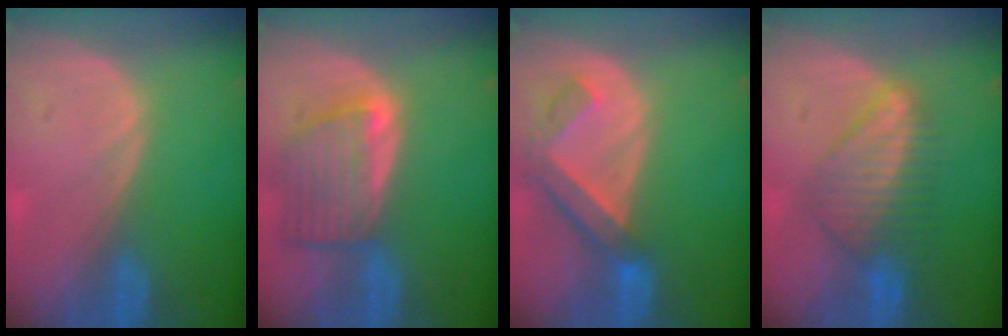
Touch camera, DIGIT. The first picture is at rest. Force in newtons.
{"total": 7.7, "press": 7.0, "slide": 3.2}
{"total": 6.5, "press": 5.8, "slide": 3.0}
{"total": 6.7, "press": 6.6, "slide": 1.3}